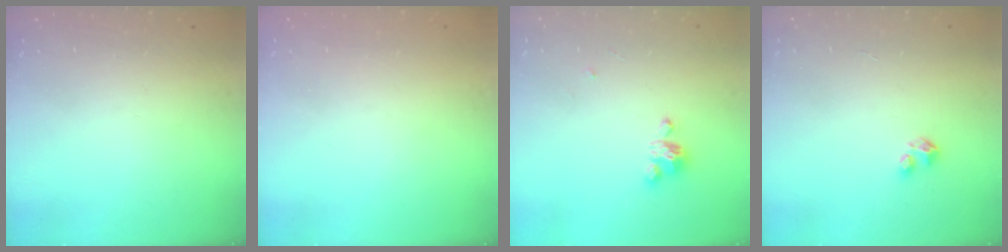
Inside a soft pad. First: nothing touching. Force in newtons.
{"total": 0.7, "press": 0.6, "slide": 0.4}
{"total": 4.2, "press": 4.2, "slide": 0.2}
{"total": 3.0, "press": 2.9, "slide": 0.2}